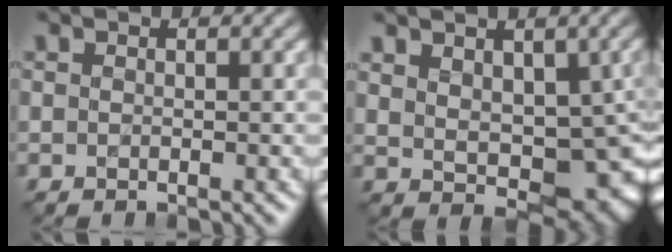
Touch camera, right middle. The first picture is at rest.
{"total": 7.3, "force": [1.3, 4.5, 5.6], "torque": [-0.092, -0.016, 0.036]}